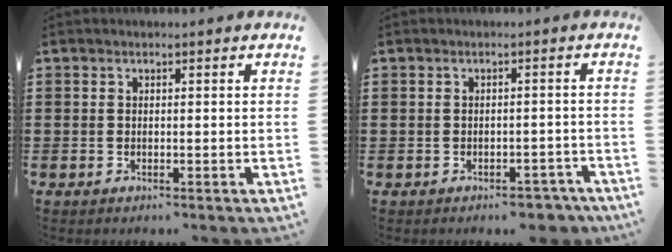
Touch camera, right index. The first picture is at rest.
{"total": 2.7, "force": [-2.6, 0.8, 0.4], "torque": [-0.011, 0.003, -0.053]}